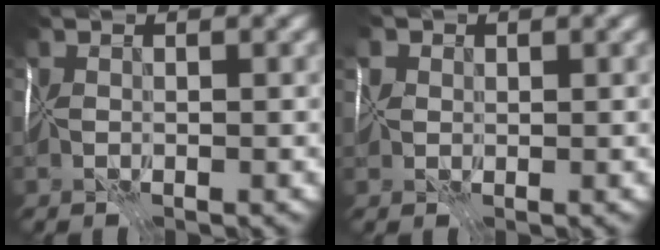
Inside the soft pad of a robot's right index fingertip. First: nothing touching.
{"total": 2.0, "force": [0.6, 1.6, 0.9], "torque": [-0.022, 0.013, 0.011]}